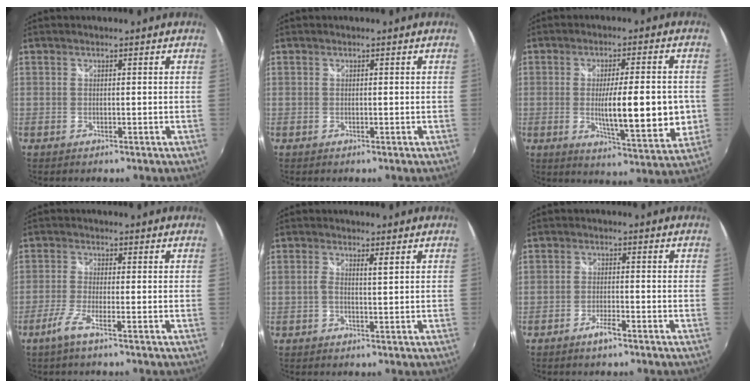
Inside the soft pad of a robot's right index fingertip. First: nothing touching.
{"total": 0.0}
{"total": 14.1, "force": [-1.4, 2.6, 13.8], "torque": [-0.212, -0.026, -0.015]}
{"total": 3.8, "force": [-2.4, -0.4, 2.9], "torque": [-0.078, -0.009, -0.051]}
{"total": 1.7, "force": [0.5, -0.2, 1.6], "torque": [-0.029, -0.001, 0.005]}
{"total": 2.7, "force": [-2.0, 0.6, 1.7], "torque": [-0.045, -0.001, -0.042]}